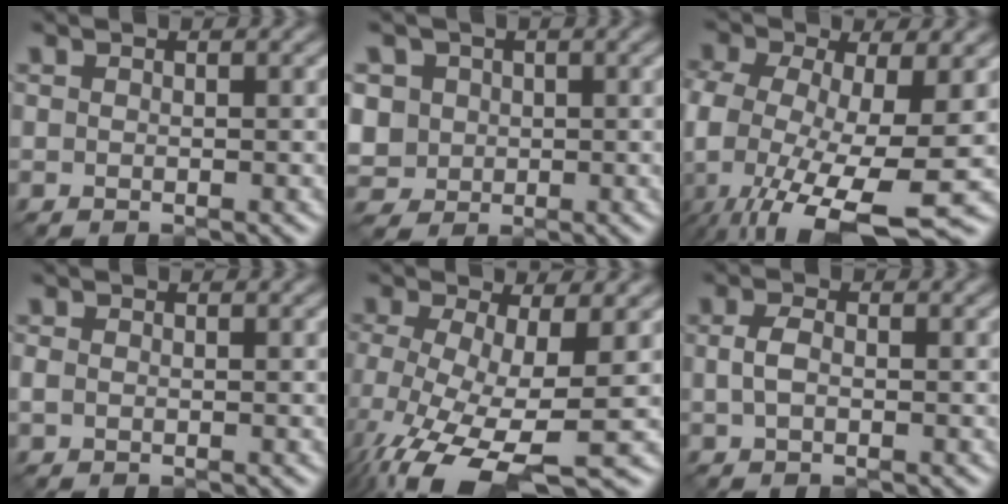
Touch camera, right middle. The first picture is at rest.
{"total": 5.2, "force": [1.2, 4.7, 1.9], "torque": [-0.052, 0.017, 0.017]}
{"total": 11.9, "force": [-3.8, 4.9, 10.2], "torque": [-0.208, -0.022, -0.066]}
{"total": 0.8, "force": [-0.1, 0.6, 0.4], "torque": [-0.010, -0.001, -0.003]}
{"total": 9.9, "force": [-3.7, 3.5, 8.4], "torque": [-0.172, -0.023, -0.066]}
{"total": 1.4, "force": [0.0, 0.7, 1.2], "torque": [-0.032, 0.006, -0.002]}